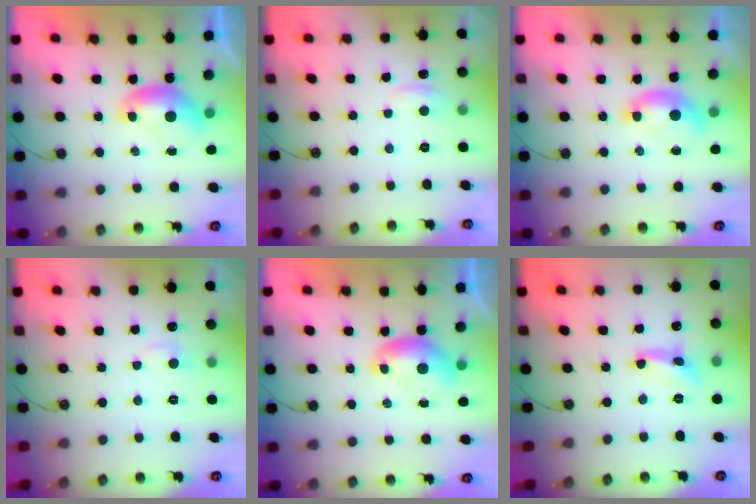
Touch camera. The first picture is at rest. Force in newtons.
{"total": 1.3, "press": 1.0, "slide": 0.7}
{"total": 1.0, "press": 0.8, "slide": 0.6}
{"total": 1.2, "press": 0.8, "slide": 0.8}
{"total": 0.0}
{"total": 2.5, "press": 2.5, "slide": 0.2}